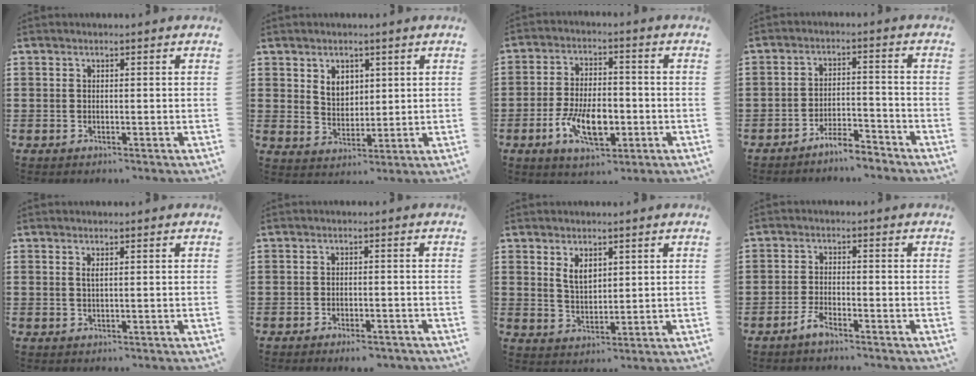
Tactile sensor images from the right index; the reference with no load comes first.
{"total": 3.9, "force": [2.0, 2.9, 1.7], "torque": [-0.044, 0.011, 0.036]}
{"total": 9.1, "force": [-2.9, 4.5, 7.3], "torque": [-0.140, -0.004, -0.051]}
{"total": 4.6, "force": [-4.3, 0.4, 1.4], "torque": [-0.033, 0.005, -0.088]}
{"total": 0.9, "force": [0.3, 0.2, 0.8], "torque": [-0.017, 0.003, 0.005]}
{"total": 2.1, "force": [-2.0, 0.2, 0.7], "torque": [-0.016, -0.001, -0.039]}
{"total": 3.6, "force": [1.9, 2.0, 2.3], "torque": [-0.050, 0.006, 0.035]}
{"total": 2.4, "force": [-2.1, 0.4, 1.1], "torque": [-0.027, 0.002, -0.043]}